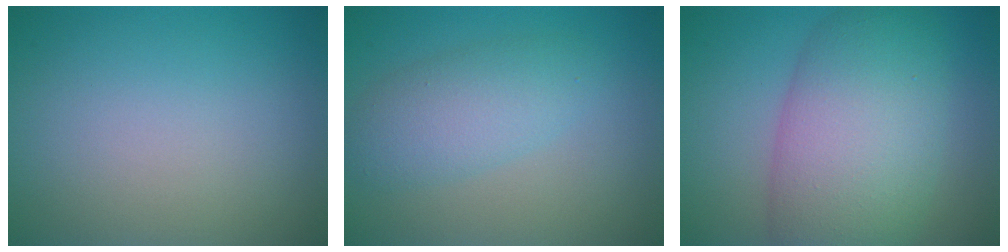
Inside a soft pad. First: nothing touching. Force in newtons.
{"total": 3.8, "press": 3.8, "slide": 0.1}
{"total": 9.9, "press": 9.9, "slide": 0.4}